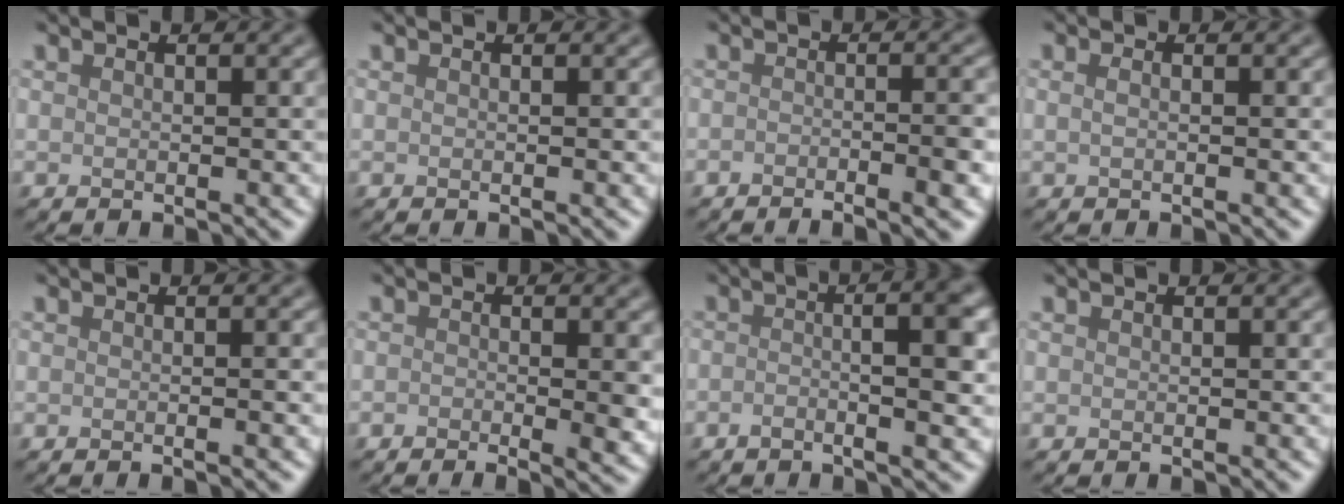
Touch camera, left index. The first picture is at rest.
{"total": 0.0}
{"total": 4.6, "force": [-2.2, 1.2, 3.8], "torque": [-0.043, 0.001, -0.034]}
{"total": 1.6, "force": [0.5, 0.8, 1.2], "torque": [-0.006, -0.001, -0.005]}
{"total": 1.4, "force": [-0.3, 0.4, 1.3], "torque": [-0.011, -0.004, -0.008]}
{"total": 3.5, "force": [-1.0, 1.1, 3.2], "torque": [-0.049, -0.009, -0.016]}
{"total": 6.1, "force": [-1.0, 1.9, 5.7], "torque": [-0.073, 0.003, -0.020]}
{"total": 0.0}